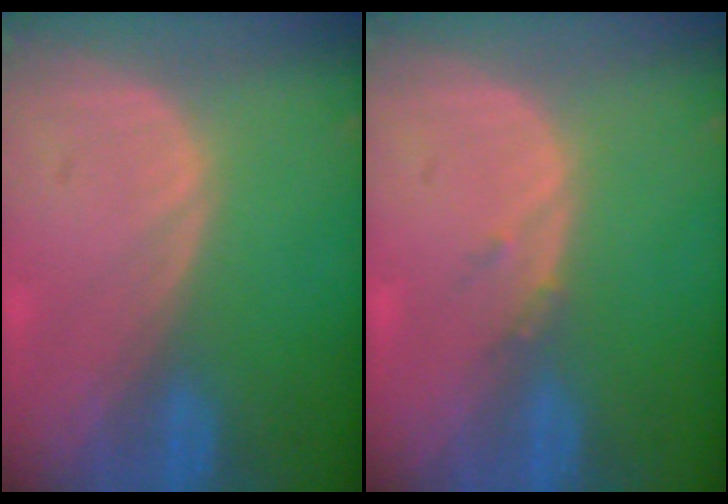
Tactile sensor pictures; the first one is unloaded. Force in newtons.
{"total": 1.2, "press": 1.0, "slide": 0.6}